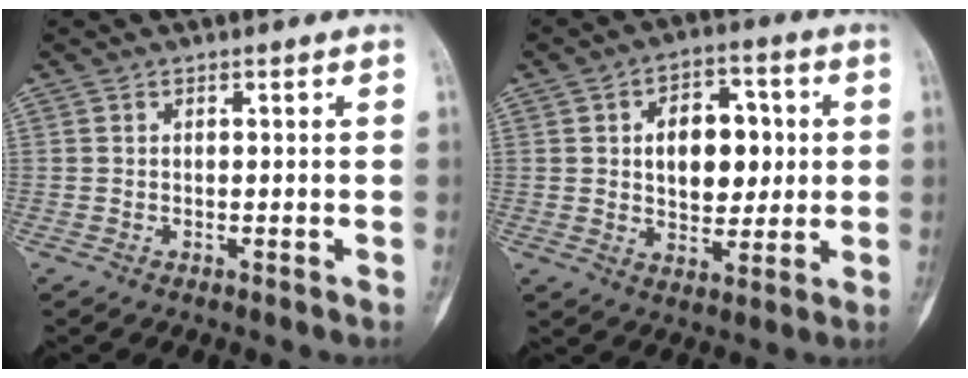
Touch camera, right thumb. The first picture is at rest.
{"total": 12.2, "force": [1.8, 8.0, 9.0], "torque": [-0.088, 0.007, 0.032]}